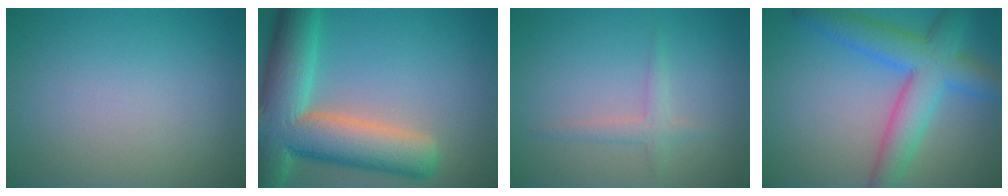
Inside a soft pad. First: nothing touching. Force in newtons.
{"total": 12.6, "press": 12.6, "slide": 1.1}
{"total": 1.5, "press": 1.5, "slide": 0.1}
{"total": 7.2, "press": 7.2, "slide": 0.3}